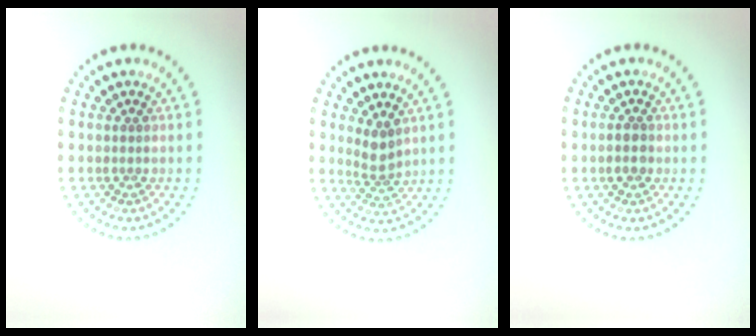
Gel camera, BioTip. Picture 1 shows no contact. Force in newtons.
{"total": 2.1, "press": 1.6, "slide": 1.3}
{"total": 1.5, "press": 1.4, "slide": 0.4}